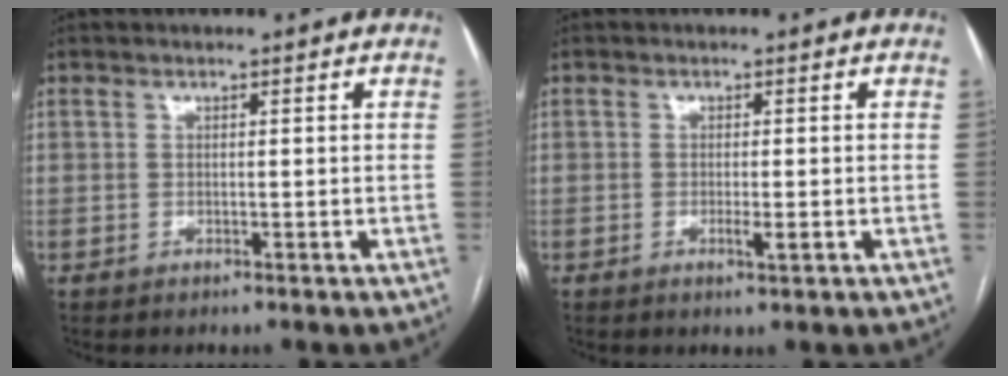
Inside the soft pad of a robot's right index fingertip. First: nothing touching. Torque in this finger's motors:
{"motor_torque": [-0.19, -0.13, -0.03, -0.01]}